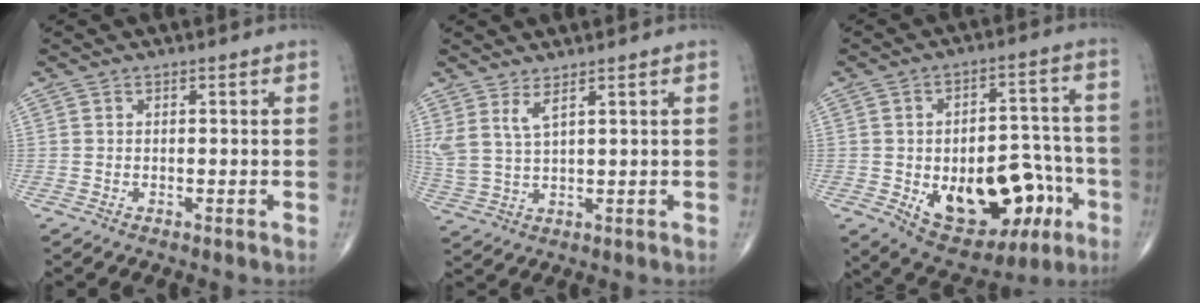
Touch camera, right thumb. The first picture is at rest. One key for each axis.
{"total": 5.1, "fx": 3.0, "fy": 1.3, "fz": 3.9, "tx": -0.098, "ty": -0.020, "tz": 0.070}
{"total": 21.0, "fx": -6.1, "fy": 12.0, "fz": 16.1, "tx": -0.191, "ty": 0.036, "tz": -0.068}